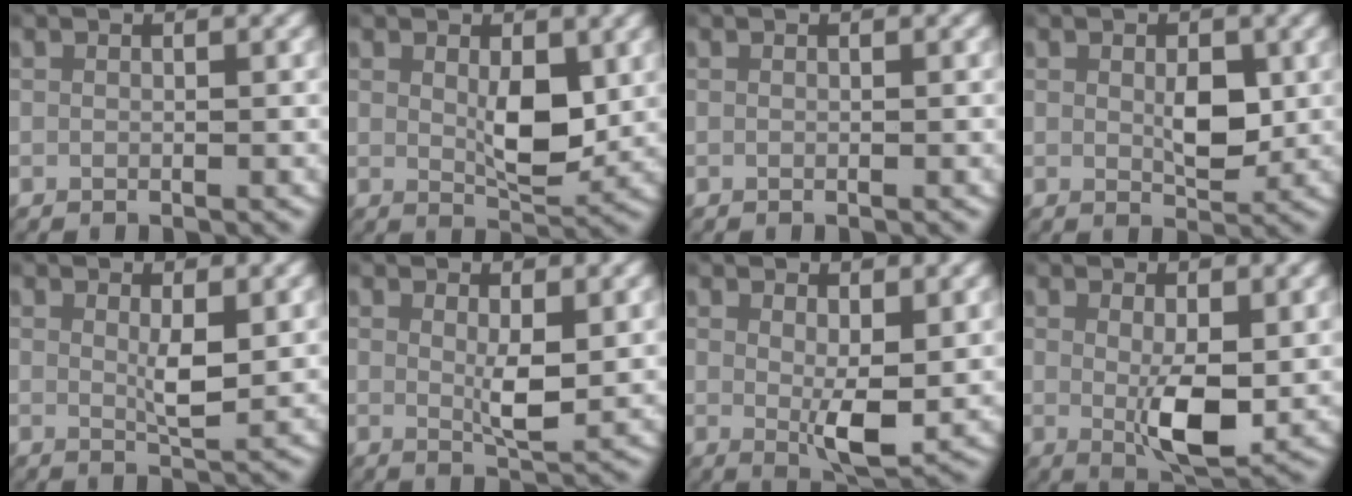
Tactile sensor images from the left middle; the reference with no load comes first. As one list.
[{"total": 4.0, "force": [1.1, 2.0, 3.3], "torque": [-0.055, -0.022, 0.026]}, {"total": 0.0}, {"total": 3.2, "force": [0.4, 1.9, 2.6], "torque": [-0.045, -0.019, 0.012]}, {"total": 2.4, "force": [1.1, 0.4, 2.0], "torque": [-0.036, -0.016, 0.024]}, {"total": 2.8, "force": [1.2, 0.6, 2.4], "torque": [-0.043, -0.018, 0.025]}, {"total": 3.9, "force": [1.2, 1.3, 3.5], "torque": [-0.058, -0.021, 0.026]}, {"total": 4.8, "force": [0.4, 1.8, 4.5], "torque": [-0.075, -0.023, 0.014]}]